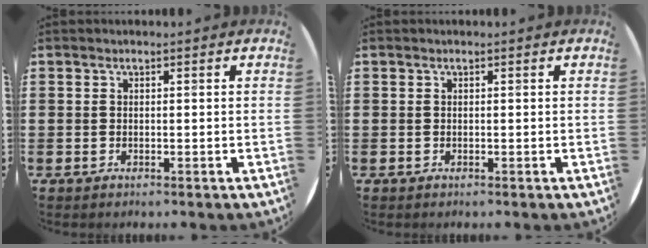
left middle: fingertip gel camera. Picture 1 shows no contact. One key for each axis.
{"total": 0.0}